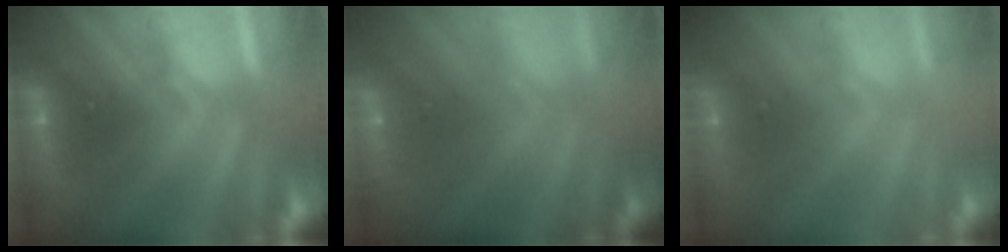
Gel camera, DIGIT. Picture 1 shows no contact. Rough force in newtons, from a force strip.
{"total": 9.0}
{"total": 9.4}